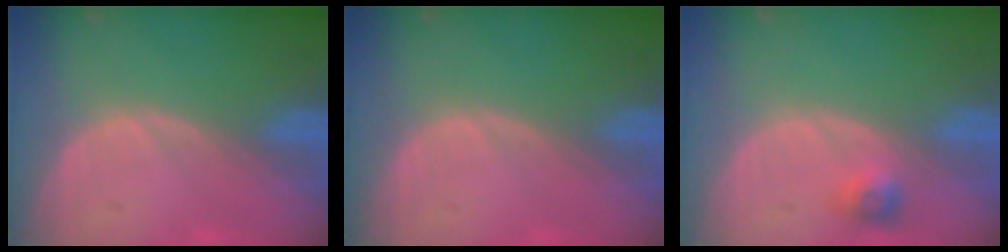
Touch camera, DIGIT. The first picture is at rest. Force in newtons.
{"total": 0.0}
{"total": 2.6, "press": 2.4, "slide": 1.0}